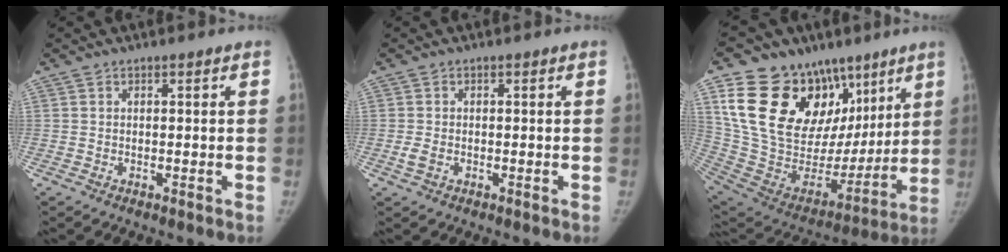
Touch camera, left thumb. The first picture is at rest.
{"total": 2.1, "force": [-0.5, 1.4, 1.4], "torque": [-0.033, -0.002, -0.011]}
{"total": 32.2, "force": [14.3, 20.5, 20.2], "torque": [-0.307, 0.003, 0.271]}